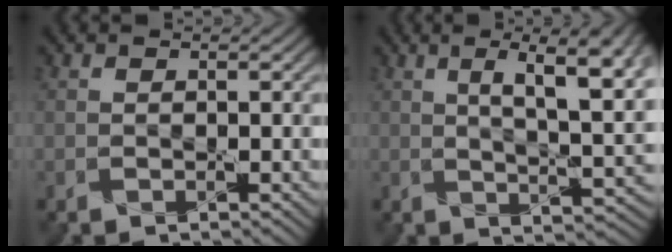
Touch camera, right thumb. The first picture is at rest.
{"total": 10.0, "force": [2.9, 3.1, 9.0], "torque": [-0.147, 0.004, 0.044]}